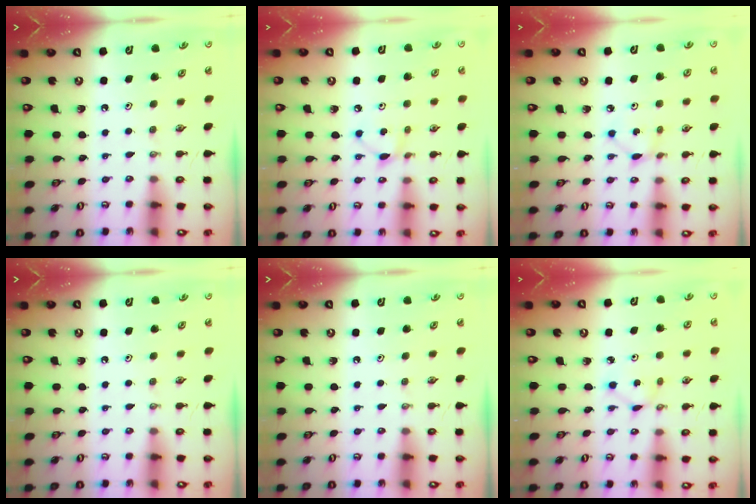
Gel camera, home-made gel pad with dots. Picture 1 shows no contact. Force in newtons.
{"total": 5.2, "press": 5.2, "slide": 0.6}
{"total": 2.0, "press": 2.0, "slide": 0.3}
{"total": 0.0}
{"total": 0.0}
{"total": 1.8, "press": 1.7, "slide": 0.2}